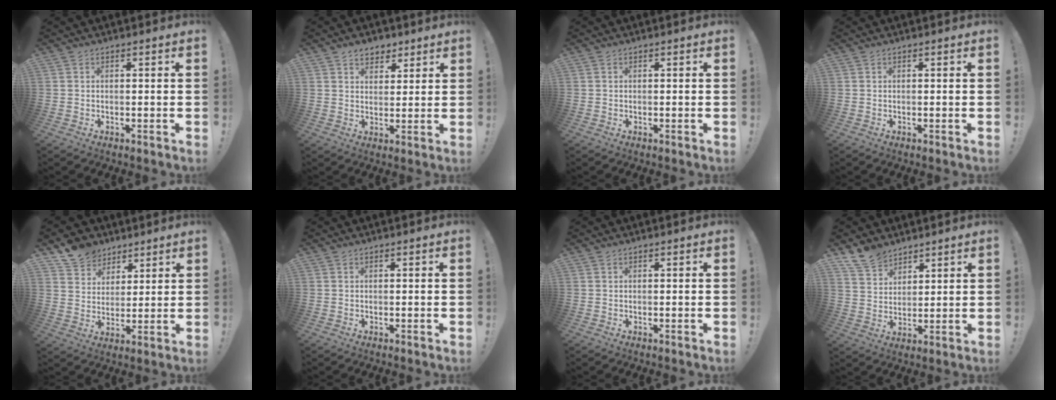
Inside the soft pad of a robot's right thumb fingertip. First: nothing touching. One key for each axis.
{"total": 5.4, "fx": 3.7, "fy": 3.8, "fz": 1.3, "tx": -0.006, "ty": -0.021, "tz": 0.067}
{"total": 0.0}
{"total": 0.0}
{"total": 9.0, "fx": 6.3, "fy": 6.4, "fz": 1.0, "tx": -0.027, "ty": -0.043, "tz": 0.129}
{"total": 0.0}
{"total": 0.0}
{"total": 8.6, "fx": 7.2, "fy": 4.3, "fz": 1.7, "tx": -0.035, "ty": -0.047, "tz": 0.141}